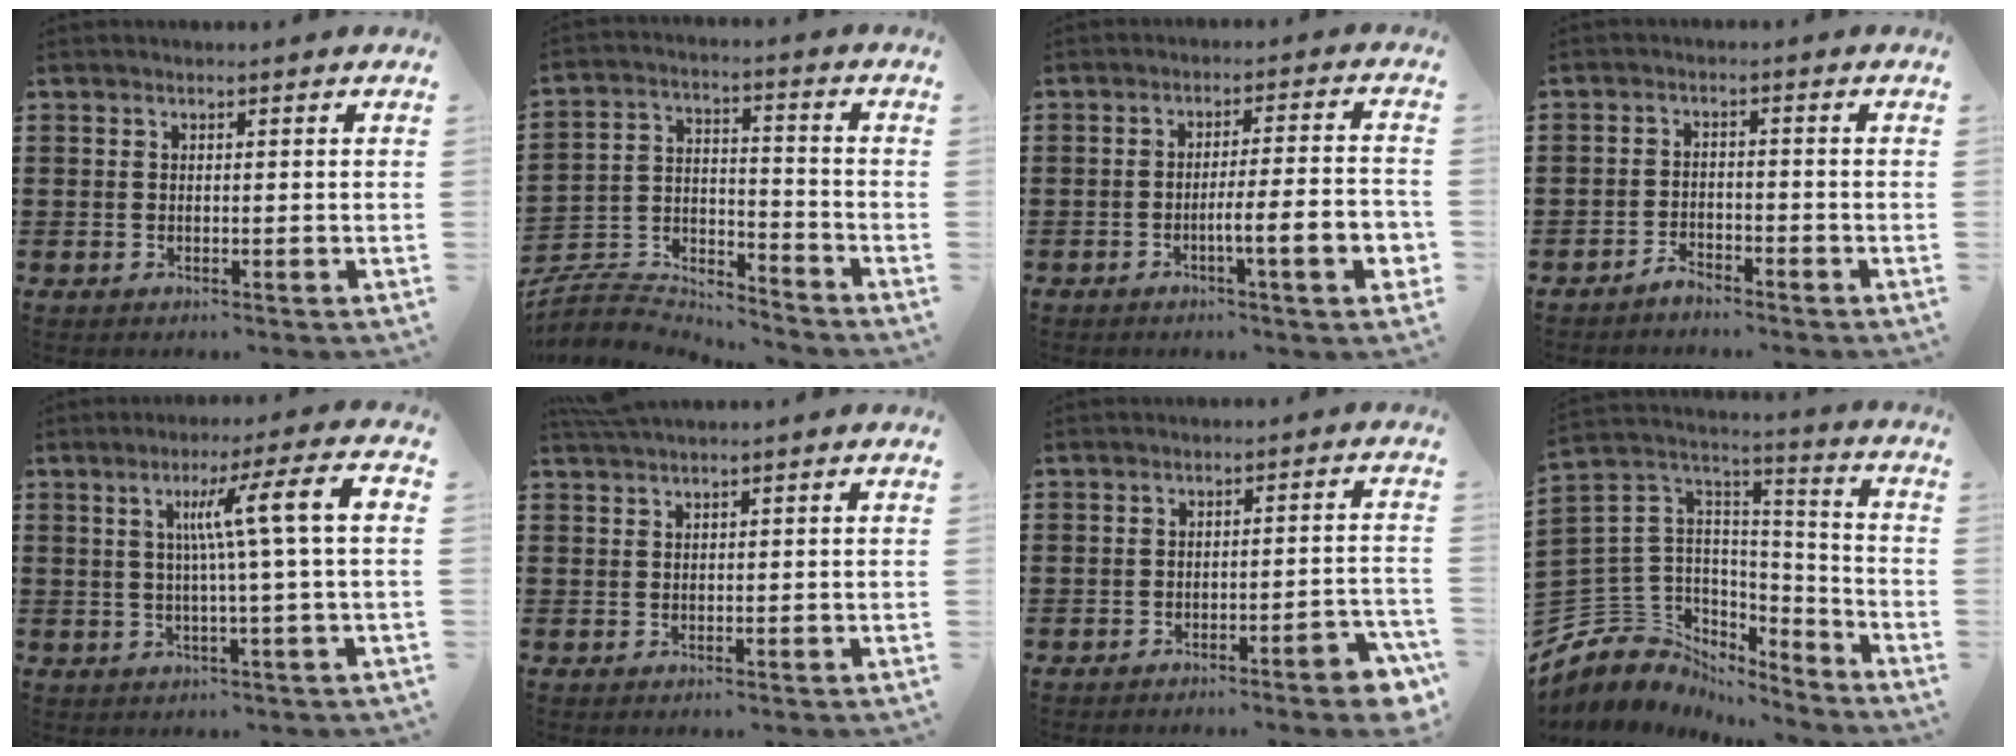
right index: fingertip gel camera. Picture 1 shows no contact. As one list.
[{"total": 4.9, "force": [-4.6, 1.4, 0.5], "torque": [-0.025, 0.000, -0.098]}, {"total": 7.5, "force": [-2.7, 0.6, 7.0], "torque": [-0.120, -0.010, -0.050]}, {"total": 2.2, "force": [-2.1, 0.6, 0.3], "torque": [-0.012, 0.002, -0.043]}, {"total": 9.5, "force": [1.5, -0.5, 9.4], "torque": [-0.176, 0.004, 0.014]}, {"total": 1.1, "force": [1.1, 0.0, 0.2], "torque": [-0.007, -0.001, 0.022]}, {"total": 3.9, "force": [-3.0, 0.1, 2.5], "torque": [-0.040, -0.008, -0.054]}, {"total": 7.3, "force": [-3.0, 6.6, 0.4], "torque": [-0.059, -0.023, -0.056]}]